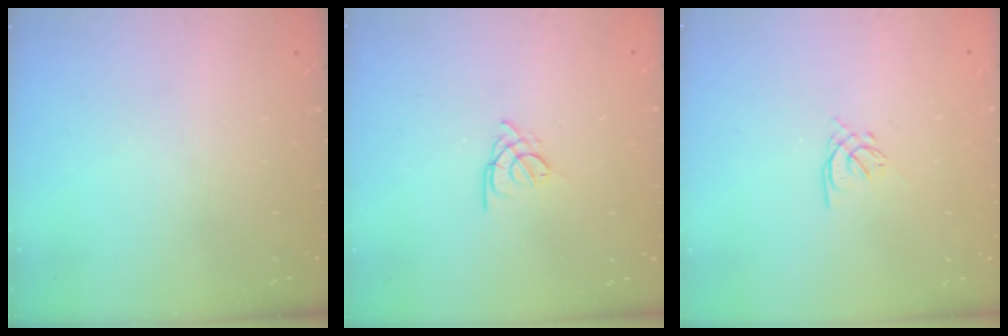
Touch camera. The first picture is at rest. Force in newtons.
{"total": 2.7, "press": 2.6, "slide": 0.5}
{"total": 1.2, "press": 1.1, "slide": 0.5}